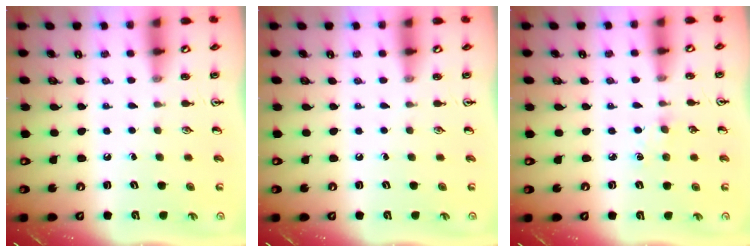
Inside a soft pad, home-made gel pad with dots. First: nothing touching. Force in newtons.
{"total": 0.0}
{"total": 2.8, "press": 2.8, "slide": 0.4}